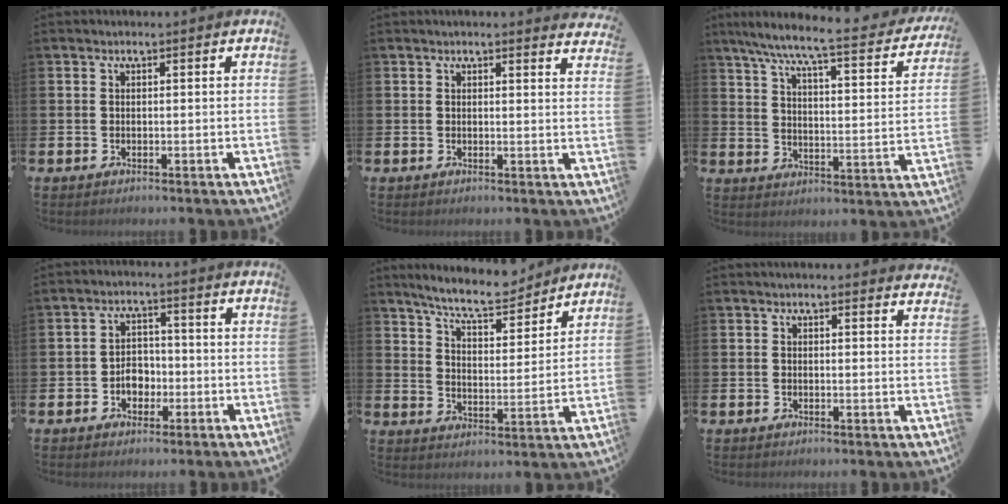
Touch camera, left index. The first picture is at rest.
{"total": 1.8, "force": [1.8, -0.1, 0.0], "torque": [0.002, -0.011, 0.032]}
{"total": 7.7, "force": [6.5, 0.8, 4.1], "torque": [-0.090, -0.053, 0.100]}
{"total": 3.5, "force": [-1.3, 2.7, 1.9], "torque": [-0.020, 0.000, -0.032]}
{"total": 8.4, "force": [7.8, 1.5, 2.7], "torque": [-0.077, -0.046, 0.137]}
{"total": 2.0, "force": [2.0, 0.0, 0.1], "torque": [0.001, -0.010, 0.035]}